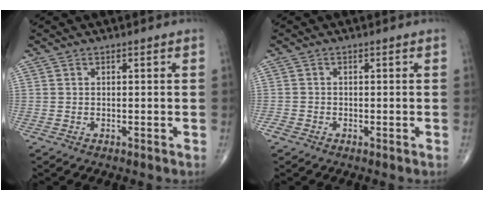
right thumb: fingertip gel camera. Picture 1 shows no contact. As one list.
[{"total": 1.2, "force": [-0.9, 0.7, 0.3], "torque": [-0.004, 0.001, -0.021]}]